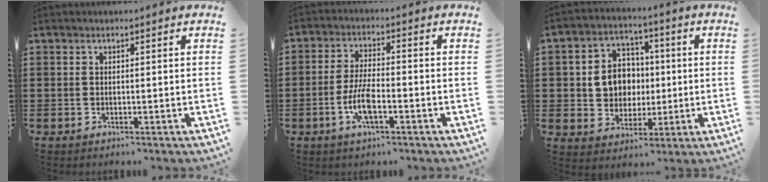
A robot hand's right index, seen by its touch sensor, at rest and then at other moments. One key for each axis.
{"total": 6.3, "fx": -2.3, "fy": 1.9, "fz": 5.6, "tx": -0.126, "ty": -0.009, "tz": -0.047}
{"total": 7.3, "fx": 0.3, "fy": 6.6, "fz": 2.9, "tx": -0.066, "ty": 0.015, "tz": 0.004}